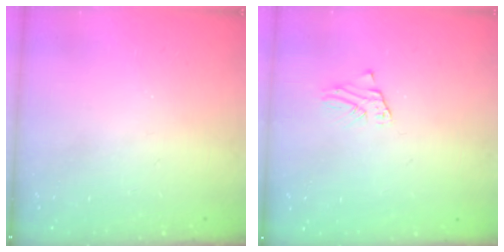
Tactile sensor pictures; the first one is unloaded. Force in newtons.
{"total": 1.9, "press": 1.9, "slide": 0.1}